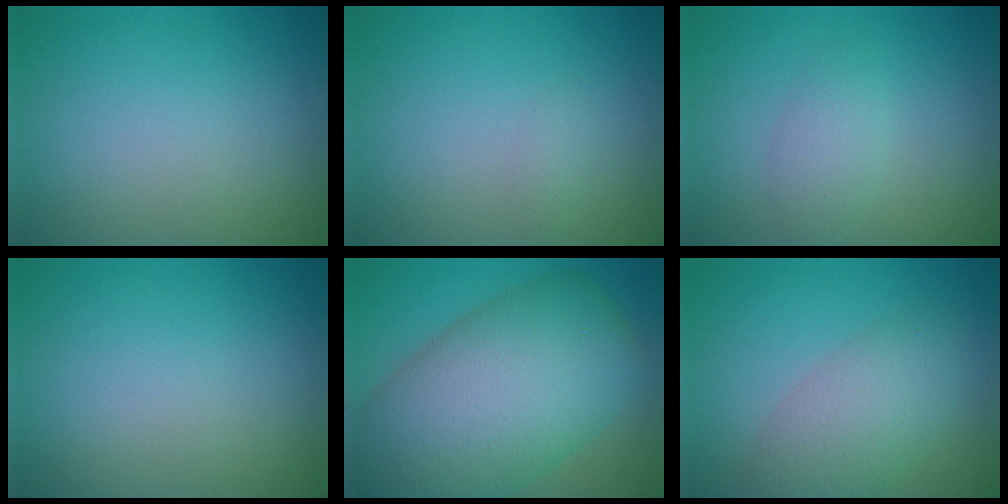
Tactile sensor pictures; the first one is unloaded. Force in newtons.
{"total": 0.6, "press": 0.6, "slide": 0.0}
{"total": 1.9, "press": 1.9, "slide": 0.1}
{"total": 0.0}
{"total": 14.4, "press": 14.3, "slide": 0.8}
{"total": 4.8, "press": 4.8, "slide": 0.1}